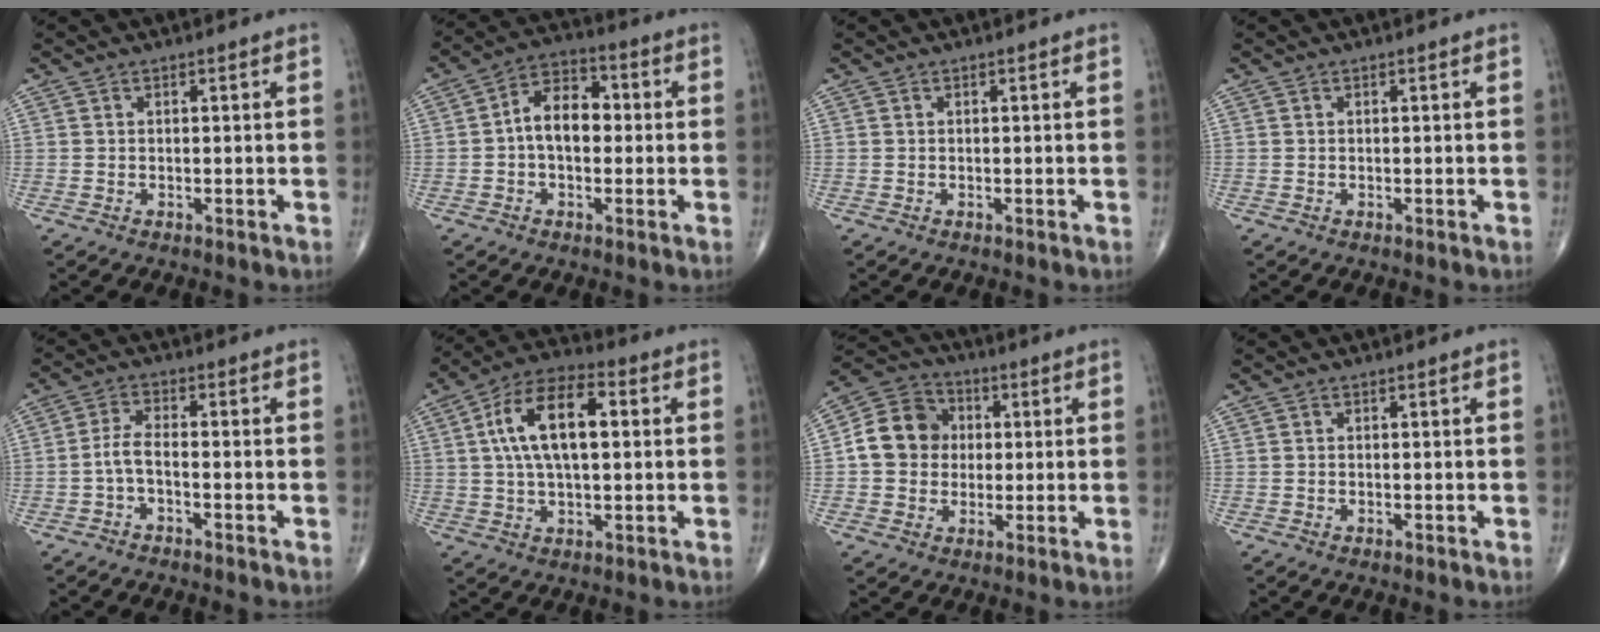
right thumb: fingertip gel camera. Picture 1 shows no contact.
{"total": 9.0, "force": [-0.1, 5.7, 6.9], "torque": [-0.098, 0.029, -0.014]}
{"total": 0.0}
{"total": 0.0}
{"total": 3.4, "force": [-1.5, 1.1, 2.8], "torque": [-0.062, 0.019, -0.033]}
{"total": 14.3, "force": [2.5, 6.8, 12.3], "torque": [-0.223, 0.023, 0.041]}
{"total": 11.1, "force": [0.7, 9.7, 5.4], "torque": [-0.074, 0.020, 0.002]}
{"total": 0.0}